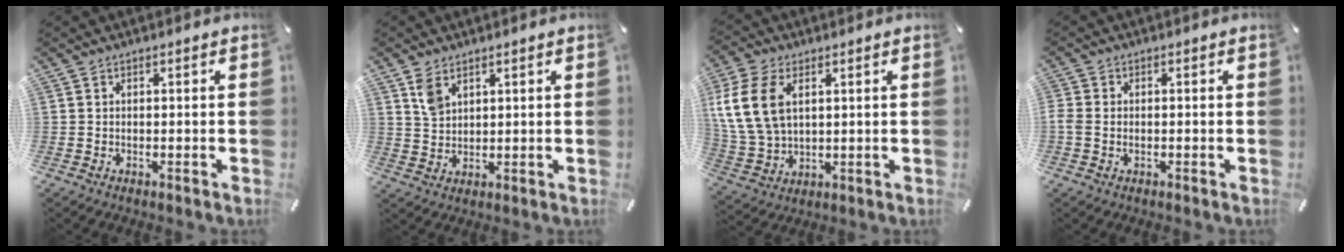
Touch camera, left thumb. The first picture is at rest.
{"total": 4.7, "force": [2.8, 3.1, 2.3], "torque": [-0.044, 0.000, 0.053]}
{"total": 12.6, "force": [3.9, 8.8, 8.1], "torque": [-0.202, 0.007, 0.074]}
{"total": 2.0, "force": [-0.5, 1.3, 1.4], "torque": [-0.026, 0.003, -0.009]}